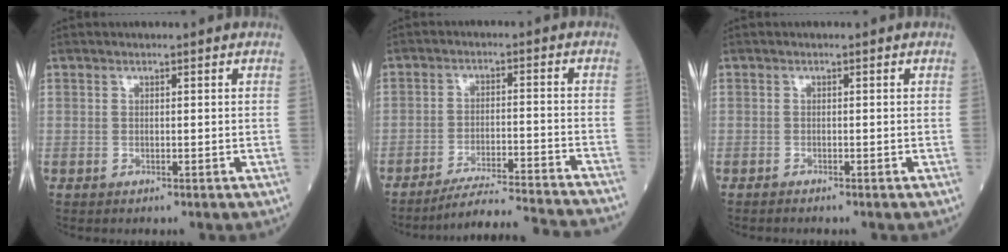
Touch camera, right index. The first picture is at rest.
{"total": 15.8, "force": [-15.0, -1.2, 4.8], "torque": [-0.062, -0.024, -0.215]}
{"total": 0.7, "force": [-0.7, -0.1, 0.2], "torque": [-0.005, -0.001, -0.013]}